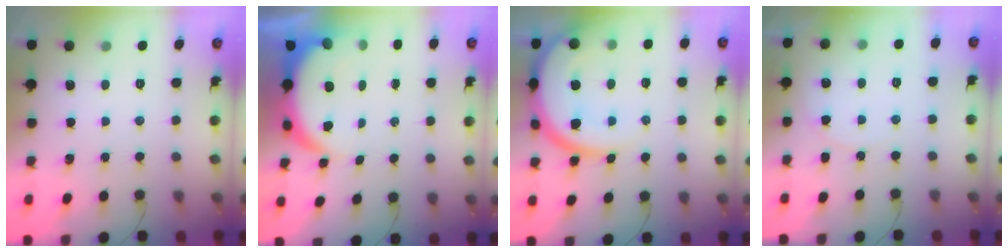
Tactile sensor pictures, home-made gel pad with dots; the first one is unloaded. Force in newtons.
{"total": 8.0, "press": 8.0, "slide": 1.0}
{"total": 15.1, "press": 15.0, "slide": 1.9}
{"total": 6.5, "press": 6.5, "slide": 0.7}